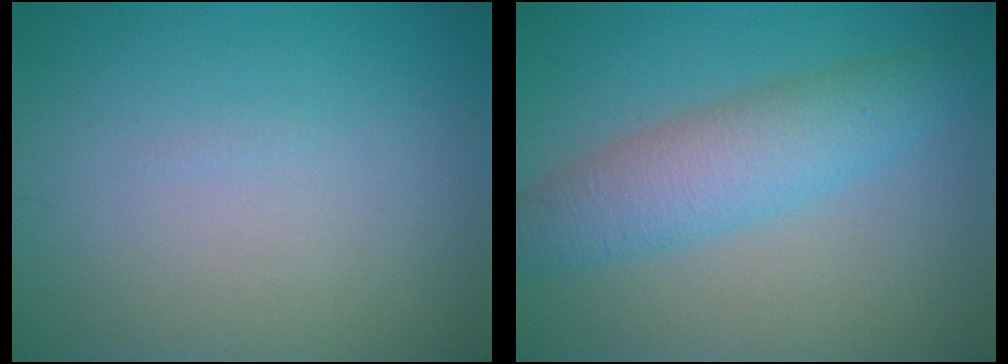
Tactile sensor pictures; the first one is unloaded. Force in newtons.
{"total": 5.0, "press": 5.0, "slide": 0.1}